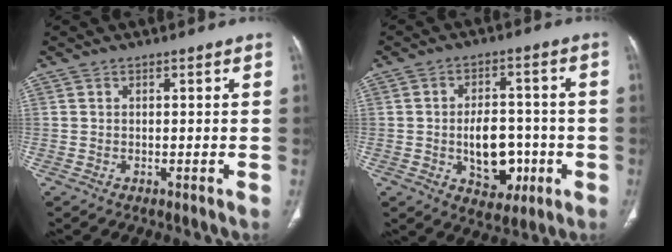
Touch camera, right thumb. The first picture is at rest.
{"total": 11.0, "force": [-2.1, 7.2, 8.0], "torque": [-0.086, 0.020, -0.019]}